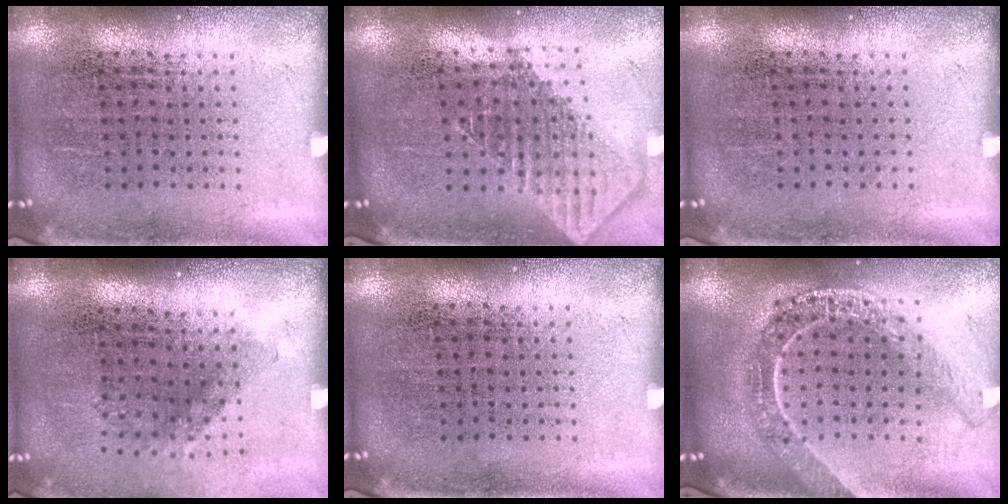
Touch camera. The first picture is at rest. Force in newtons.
{"total": 1.9, "press": 1.5, "slide": 1.2}
{"total": 0.0}
{"total": 1.2, "press": 0.9, "slide": 0.8}
{"total": 0.0}
{"total": 2.2, "press": 1.8, "slide": 1.2}